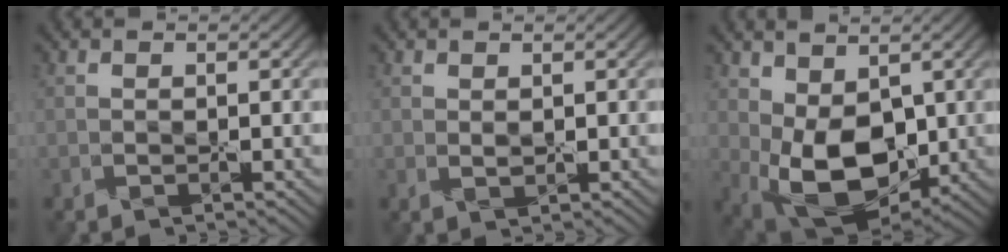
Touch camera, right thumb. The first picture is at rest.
{"total": 0.8, "force": [0.6, 0.4, 0.4], "torque": [-0.012, -0.002, 0.015]}
{"total": 10.5, "force": [0.4, 6.7, 8.0], "torque": [-0.179, -0.019, 0.016]}